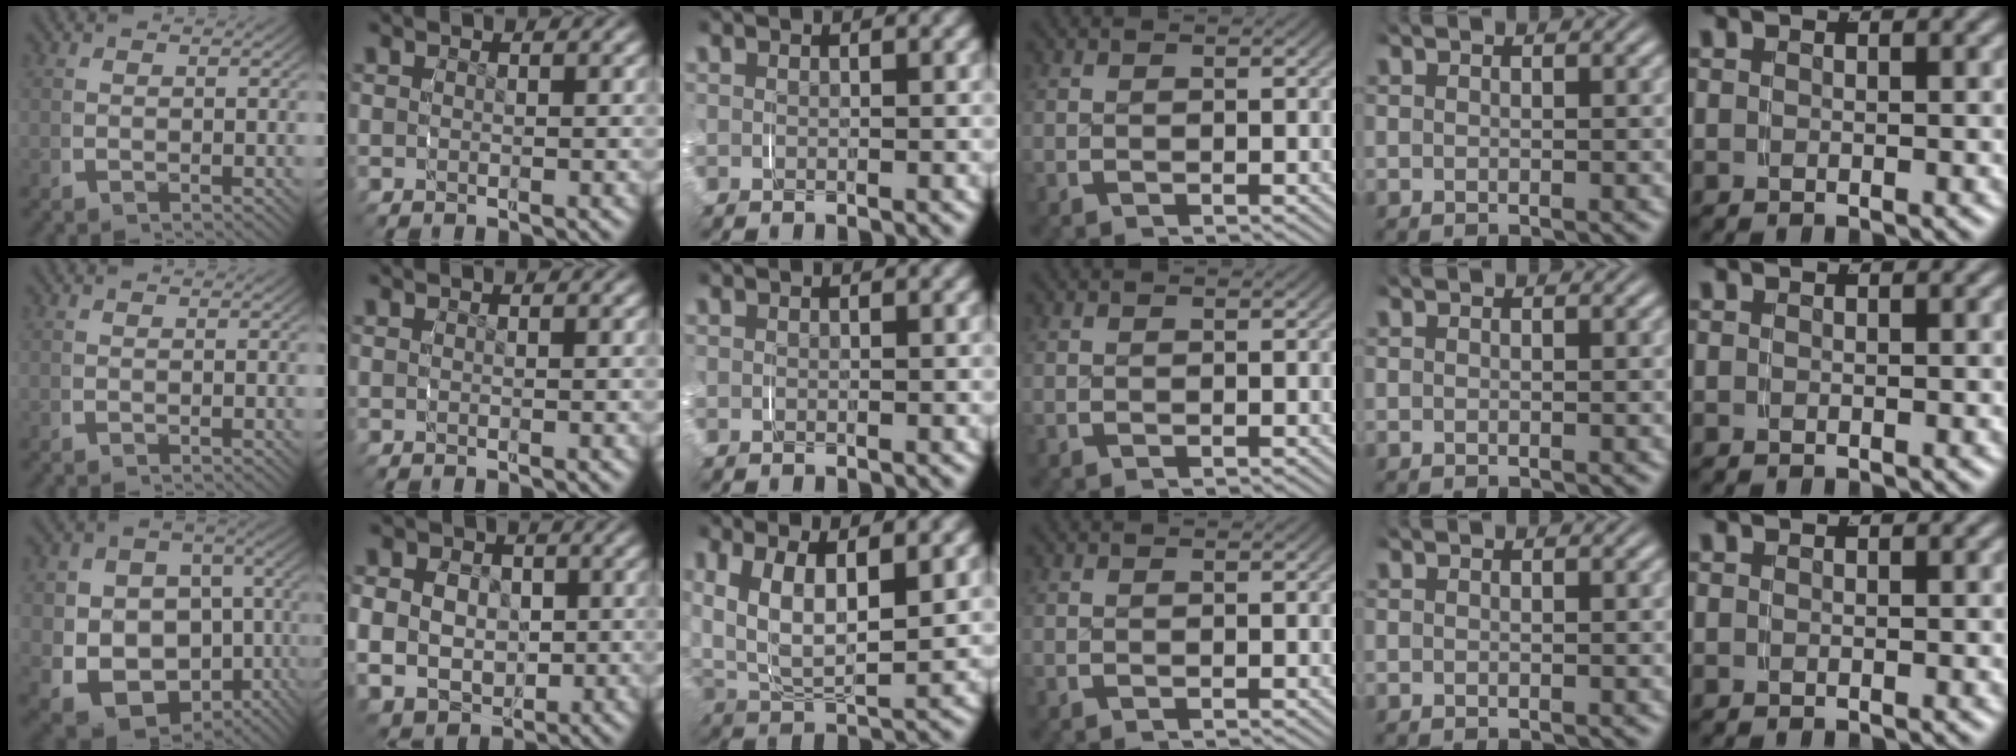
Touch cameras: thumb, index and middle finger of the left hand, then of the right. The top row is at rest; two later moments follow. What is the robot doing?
{"motion": "grasp_and_lifting", "object": "scarf"}